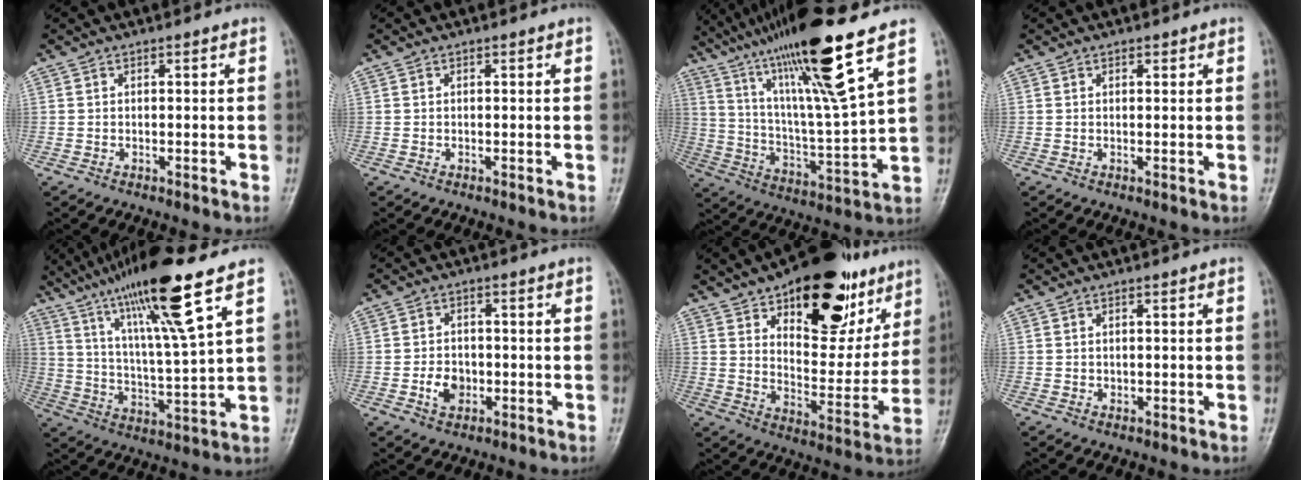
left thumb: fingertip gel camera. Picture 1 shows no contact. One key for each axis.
{"total": 0.0}
{"total": 21.8, "fx": 13.6, "fy": 1.6, "fz": 17.0, "tx": -0.291, "ty": -0.050, "tz": 0.243}
{"total": 0.8, "fx": 0.5, "fy": 0.5, "fz": 0.4, "tx": 0.000, "ty": -0.002, "tz": 0.005}
{"total": 18.3, "fx": 11.0, "fy": 1.2, "fz": 14.6, "tx": -0.247, "ty": -0.044, "tz": 0.193}
{"total": 4.7, "fx": -1.4, "fy": 3.6, "fz": 2.6, "tx": -0.029, "ty": 0.009, "tz": -0.024}
{"total": 25.5, "fx": 14.6, "fy": 12.4, "fz": 16.9, "tx": -0.192, "ty": -0.047, "tz": 0.220}
{"total": 0.6, "fx": 0.0, "fy": 0.6, "fz": 0.2, "tx": 0.003, "ty": 0.001, "tz": 0.000}